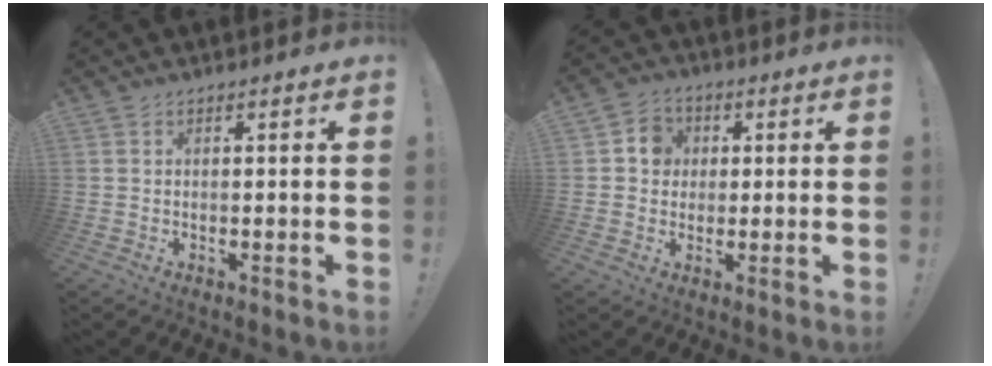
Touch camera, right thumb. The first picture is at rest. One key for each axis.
{"total": 6.7, "fx": 1.2, "fy": 6.2, "fz": 2.3, "tx": -0.031, "ty": 0.004, "tz": 0.024}